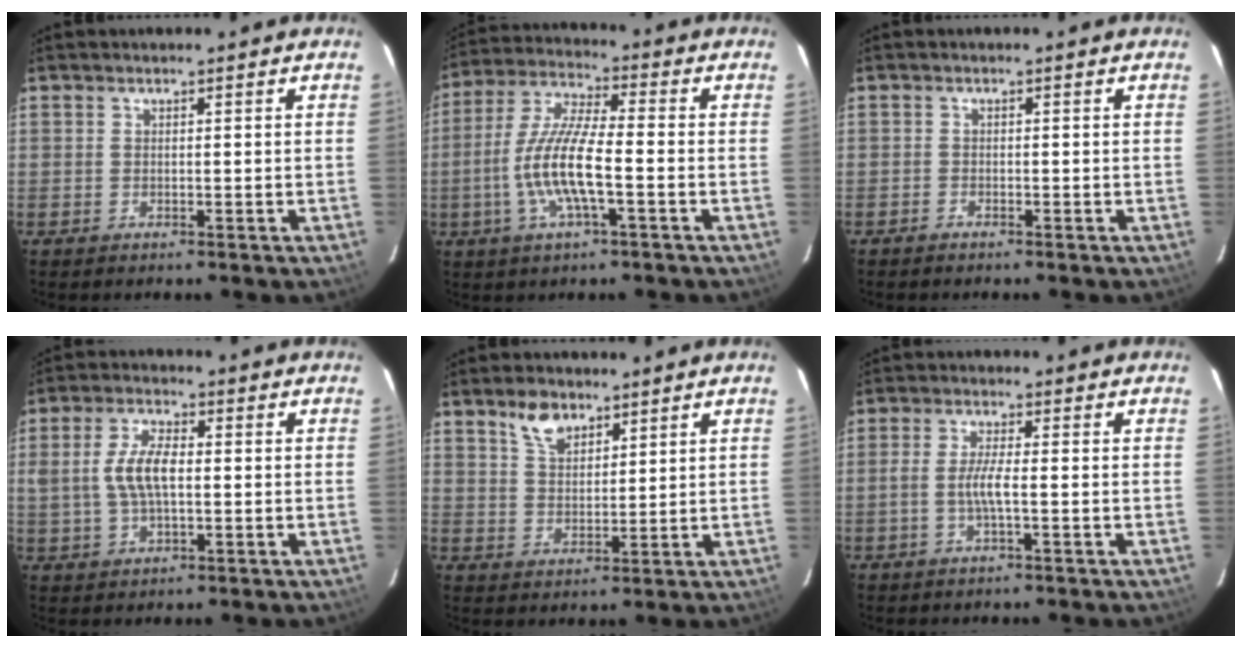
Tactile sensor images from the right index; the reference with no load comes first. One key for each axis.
{"total": 12.2, "fx": -3.2, "fy": 2.3, "fz": 11.5, "tx": -0.241, "ty": -0.001, "tz": -0.063}
{"total": 0.8, "fx": -0.8, "fy": 0.3, "fz": 0.0, "tx": -0.006, "ty": 0.003, "tz": -0.016}
{"total": 7.7, "fx": 0.1, "fy": 3.7, "fz": 6.8, "tx": -0.134, "ty": 0.008, "tz": 0.005}
{"total": 5.8, "fx": 4.0, "fy": 3.0, "fz": 2.9, "tx": -0.047, "ty": 0.006, "tz": 0.075}
{"total": 3.9, "fx": -1.0, "fy": 0.2, "fz": 3.8, "tx": -0.077, "ty": 0.000, "tz": -0.020}